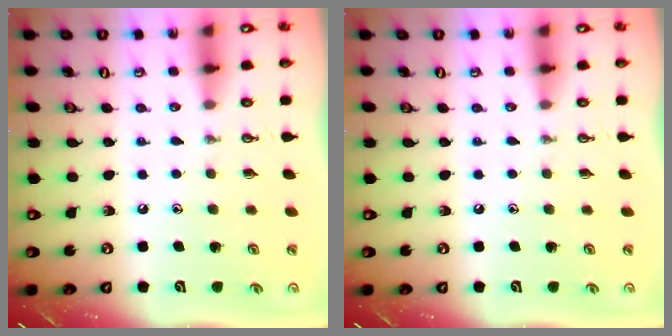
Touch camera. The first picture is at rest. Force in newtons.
{"total": 0.0}